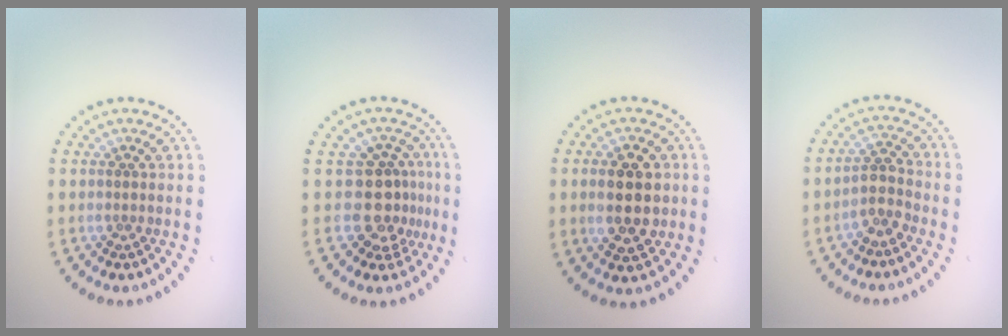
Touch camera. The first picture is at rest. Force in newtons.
{"total": 3.6, "press": 2.6, "slide": 2.5}
{"total": 5.0, "press": 5.0, "slide": 0.2}
{"total": 2.2, "press": 1.9, "slide": 1.2}